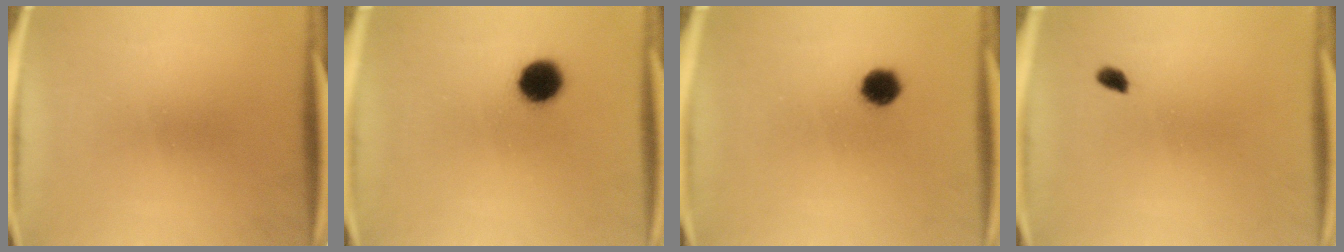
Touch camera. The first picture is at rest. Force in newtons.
{"total": 6.9}
{"total": 5.1}
{"total": 1.5}